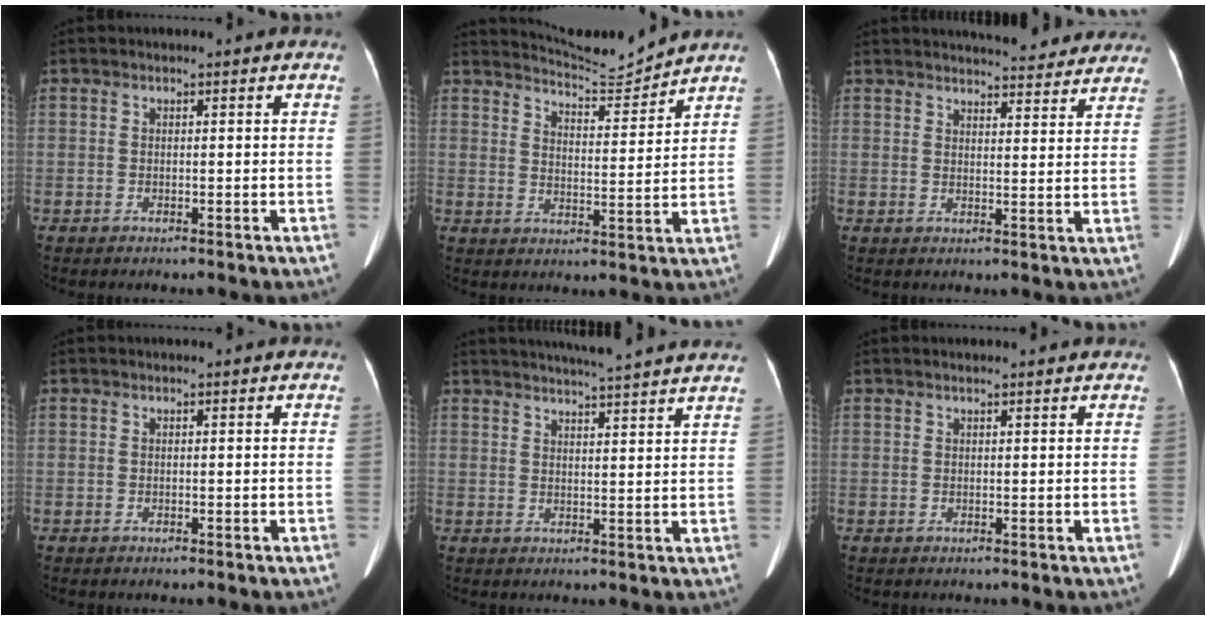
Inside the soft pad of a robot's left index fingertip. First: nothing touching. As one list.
[{"total": 7.8, "force": [7.7, -1.1, 0.0], "torque": [-0.017, -0.013, 0.126]}, {"total": 14.7, "force": [13.8, 2.8, 4.2], "torque": [-0.036, 0.000, 0.156]}, {"total": 0.0}, {"total": 13.2, "force": [12.0, -0.8, 5.4], "torque": [-0.088, -0.005, 0.145]}, {"total": 2.4, "force": [2.2, 0.3, 0.9], "torque": [-0.014, 0.018, 0.029]}]